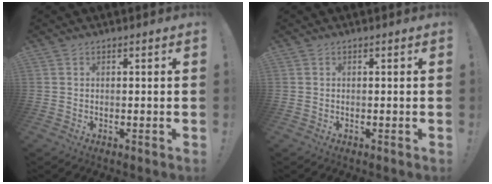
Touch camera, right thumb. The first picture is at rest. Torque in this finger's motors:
{"motor_torque": [0.00, 0.00, 0.00, 0.00, 0.00]}